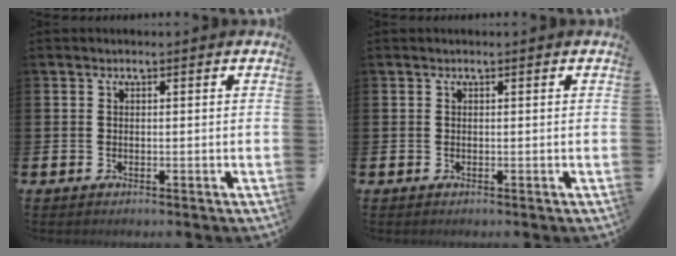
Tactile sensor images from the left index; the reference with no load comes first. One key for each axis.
{"total": 0.0}